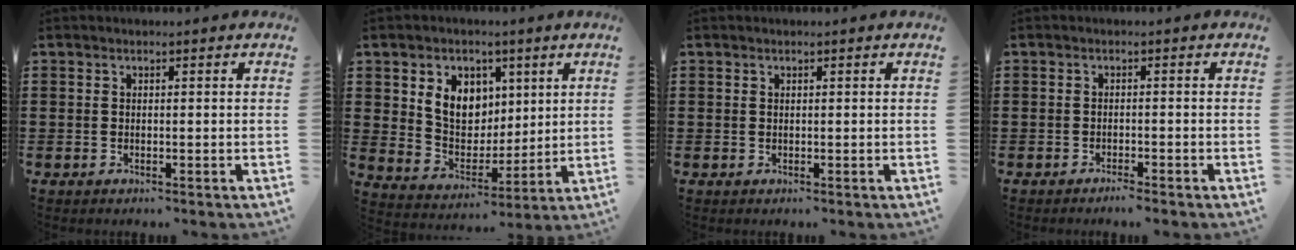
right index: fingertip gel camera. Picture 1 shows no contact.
{"total": 7.9, "force": [2.9, 6.5, 3.4], "torque": [-0.082, 0.007, 0.054]}
{"total": 0.0}
{"total": 1.3, "force": [-1.2, -0.1, 0.5], "torque": [-0.010, -0.001, -0.023]}